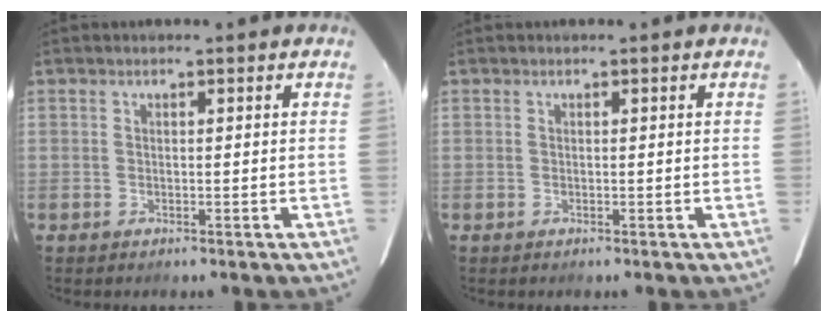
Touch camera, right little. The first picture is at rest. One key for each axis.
{"total": 0.0}